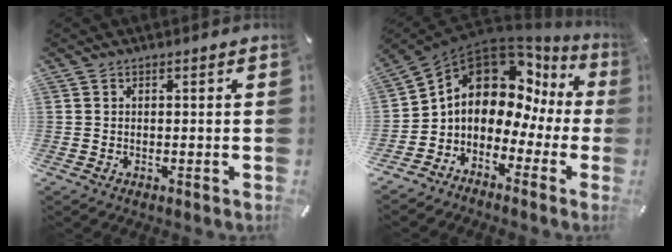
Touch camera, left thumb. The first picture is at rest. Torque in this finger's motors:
{"motor_torque": [0.28, 2.24, 1.49, -0.49, 0.53]}